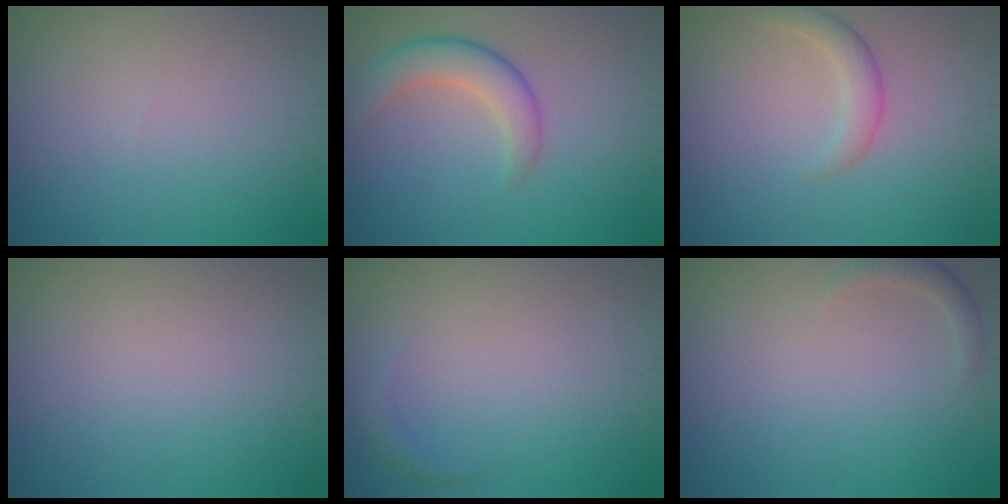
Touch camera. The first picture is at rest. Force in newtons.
{"total": 3.5, "press": 3.5, "slide": 0.1}
{"total": 2.5, "press": 2.5, "slide": 0.1}
{"total": 0.0}
{"total": 0.8, "press": 0.8, "slide": 0.1}
{"total": 1.2, "press": 1.2, "slide": 0.2}